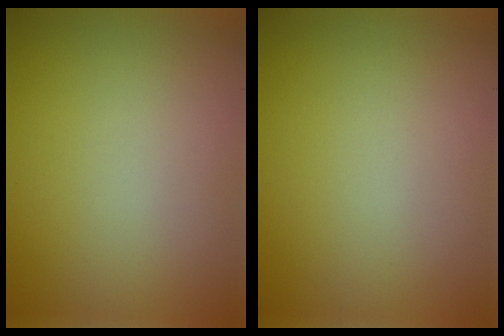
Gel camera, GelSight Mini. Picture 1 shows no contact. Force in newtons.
{"total": 0.0}